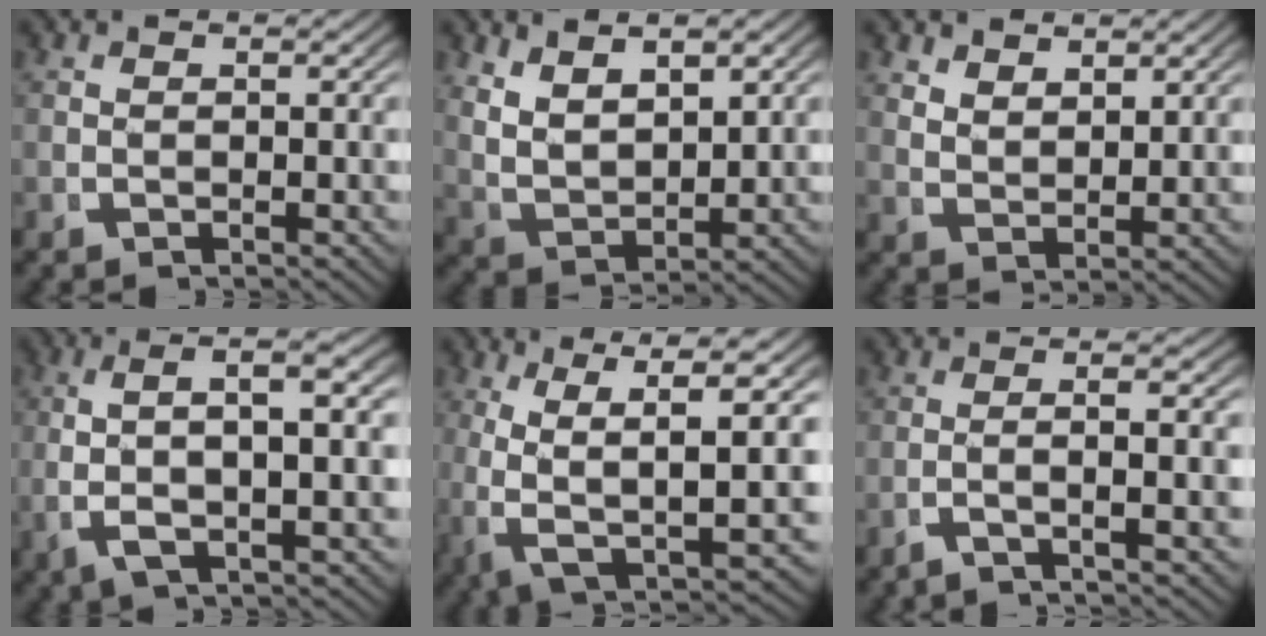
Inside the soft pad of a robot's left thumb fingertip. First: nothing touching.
{"total": 6.0, "force": [2.1, 4.1, 3.8], "torque": [-0.092, -0.015, 0.049]}
{"total": 2.7, "force": [2.5, 0.7, 0.9], "torque": [-0.011, -0.005, 0.057]}
{"total": 7.4, "force": [0.9, 2.6, 6.9], "torque": [-0.127, 0.013, 0.014]}
{"total": 11.0, "force": [-1.4, 5.6, 9.4], "torque": [-0.172, -0.038, 0.004]}
{"total": 3.2, "force": [-1.4, -0.1, 2.9], "torque": [-0.062, 0.001, -0.025]}